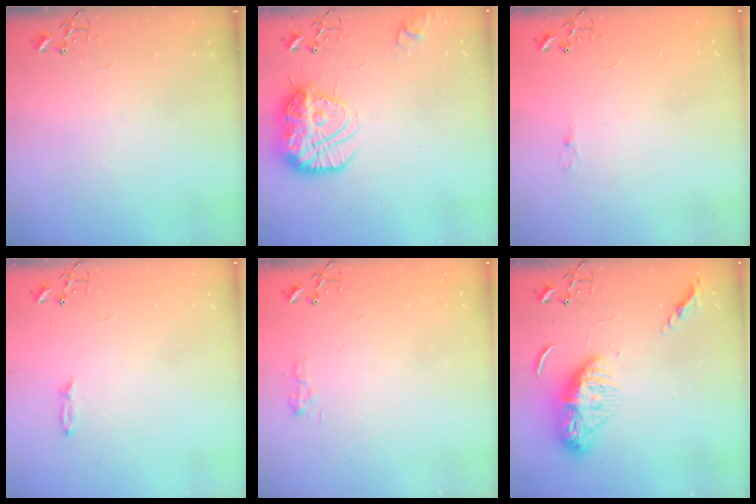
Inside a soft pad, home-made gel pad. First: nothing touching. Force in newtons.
{"total": 17.9, "press": 17.9, "slide": 1.5}
{"total": 2.7, "press": 2.7, "slide": 0.4}
{"total": 3.2, "press": 3.2, "slide": 0.4}
{"total": 6.8, "press": 6.8, "slide": 0.7}
{"total": 12.5, "press": 12.5, "slide": 1.1}